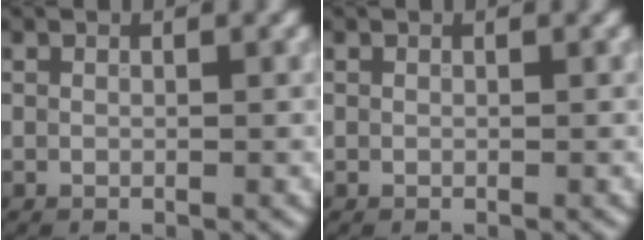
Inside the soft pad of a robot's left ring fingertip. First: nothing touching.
{"total": 0.0}